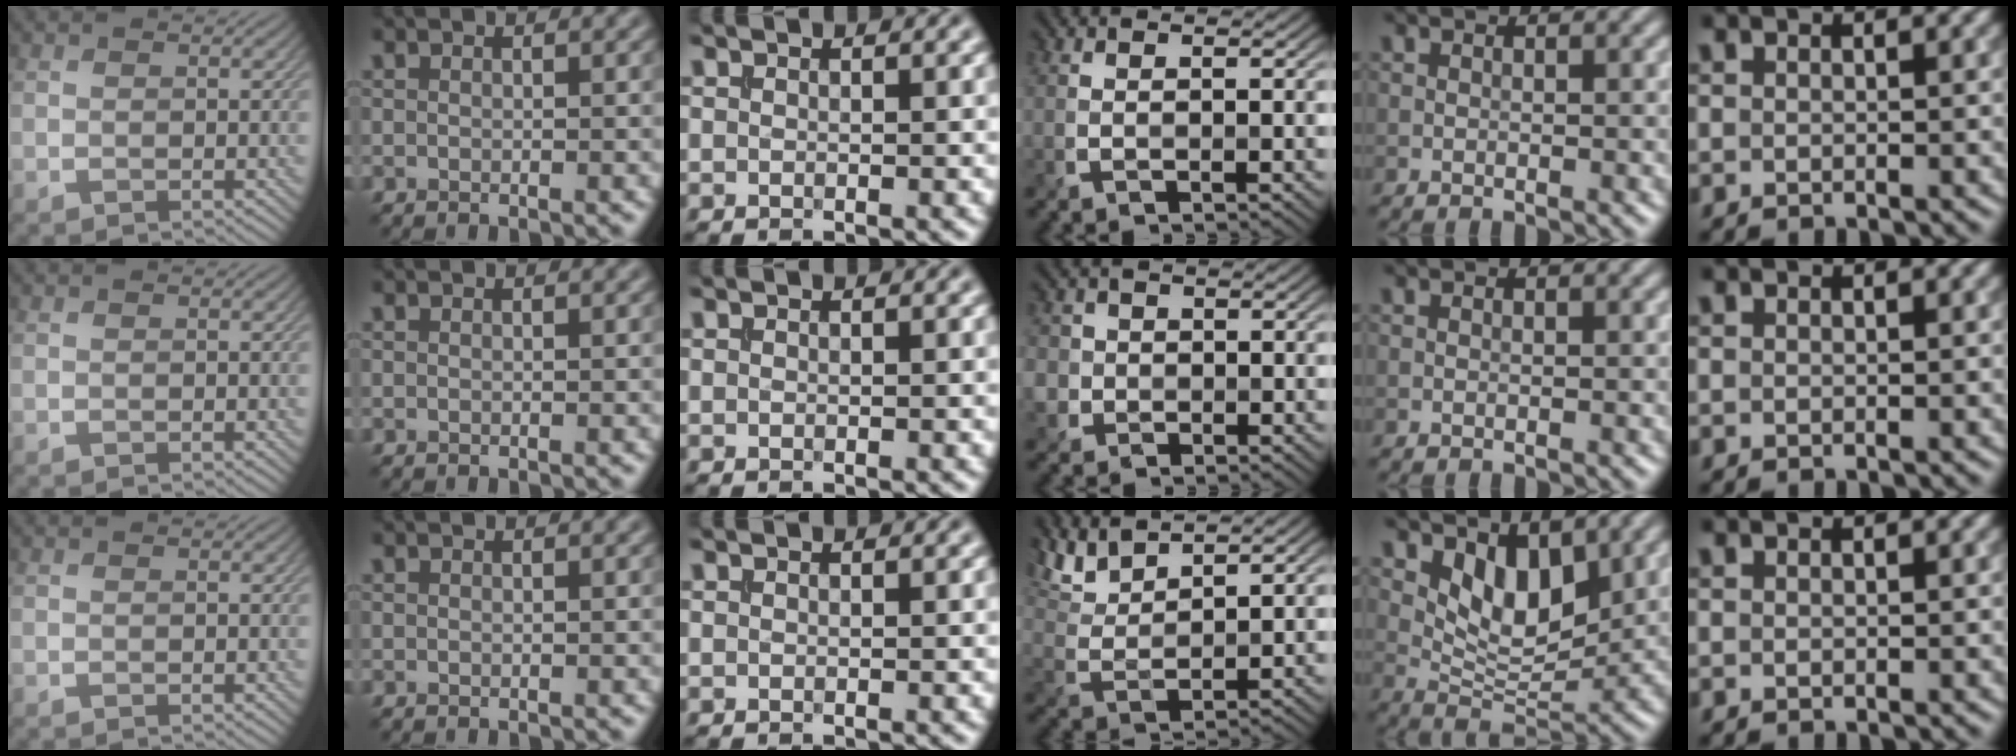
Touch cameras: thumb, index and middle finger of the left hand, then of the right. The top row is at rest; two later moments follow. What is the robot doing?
{"motion": "extract", "object": "file holder"}